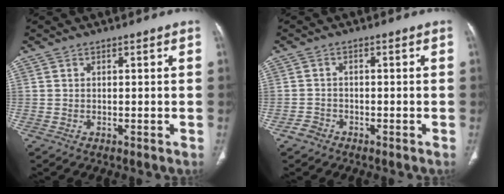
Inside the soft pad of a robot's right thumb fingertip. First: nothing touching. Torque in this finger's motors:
{"motor_torque": [-0.23, 0.00, -0.25, 0.11, 0.05]}